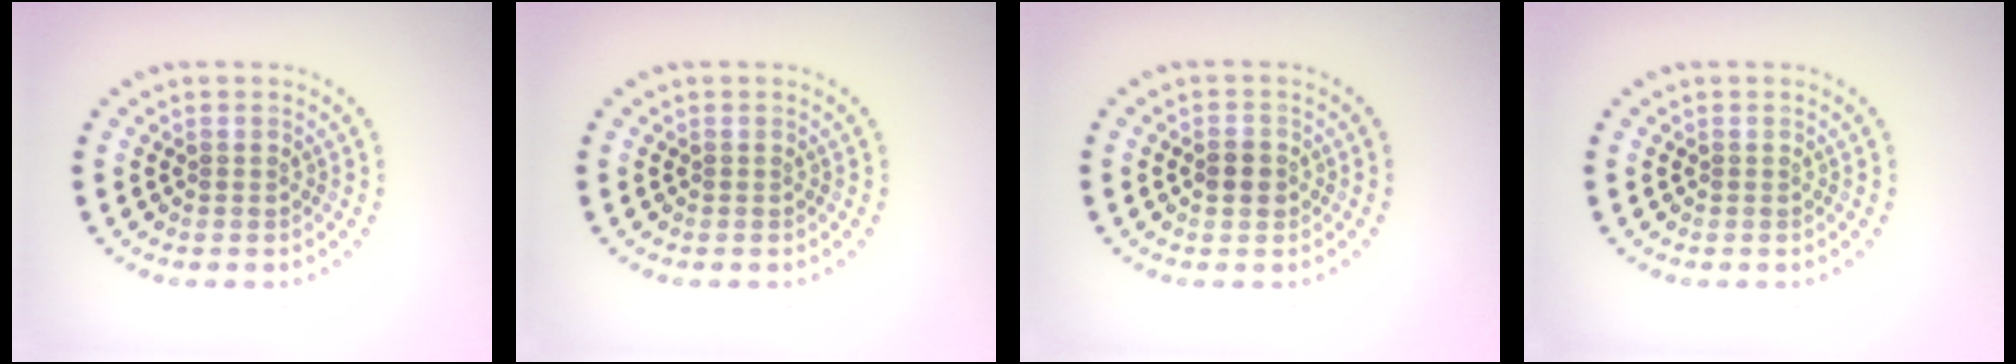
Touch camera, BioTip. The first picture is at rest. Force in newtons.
{"total": 0.0}
{"total": 1.6, "press": 1.6, "slide": 0.2}
{"total": 0.0}